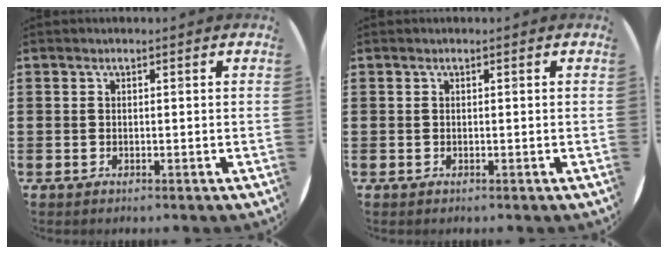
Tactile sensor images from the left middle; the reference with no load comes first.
{"total": 0.0}